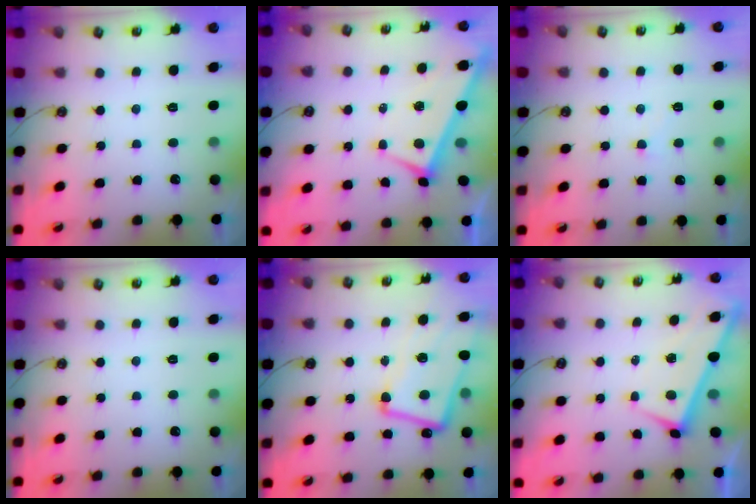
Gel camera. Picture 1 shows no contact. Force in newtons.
{"total": 4.0, "press": 3.9, "slide": 0.6}
{"total": 2.7, "press": 2.7, "slide": 0.5}
{"total": 0.0}
{"total": 8.4, "press": 8.3, "slide": 1.5}
{"total": 1.4, "press": 1.3, "slide": 0.3}